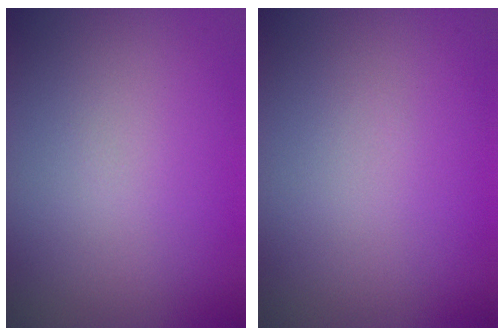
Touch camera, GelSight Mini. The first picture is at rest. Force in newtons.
{"total": 0.0}